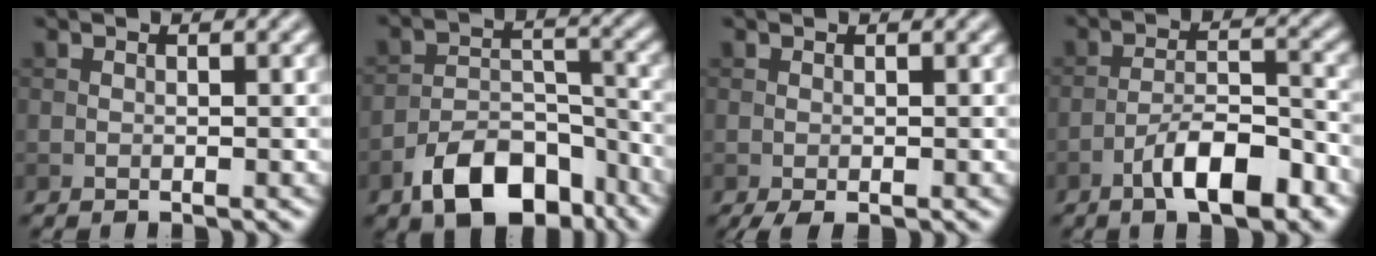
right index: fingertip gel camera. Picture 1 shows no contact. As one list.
[{"total": 8.2, "force": [-5.3, 4.3, 4.5], "torque": [-0.067, -0.005, -0.089]}, {"total": 1.3, "force": [-0.6, 0.4, 1.1], "torque": [-0.025, -0.005, -0.012]}, {"total": 6.6, "force": [-3.9, 2.0, 5.0], "torque": [-0.080, 0.011, -0.065]}]